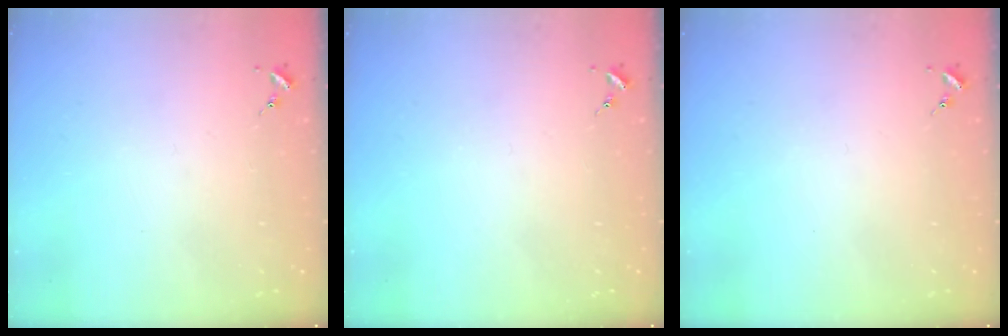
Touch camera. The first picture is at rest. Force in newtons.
{"total": 0.0}
{"total": 0.0}